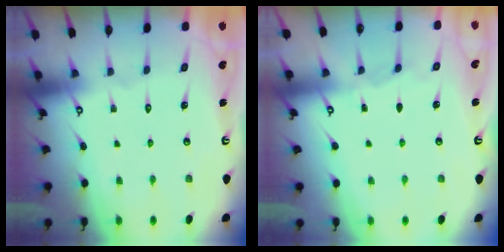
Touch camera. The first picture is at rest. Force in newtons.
{"total": 4.2, "press": 4.2, "slide": 0.6}